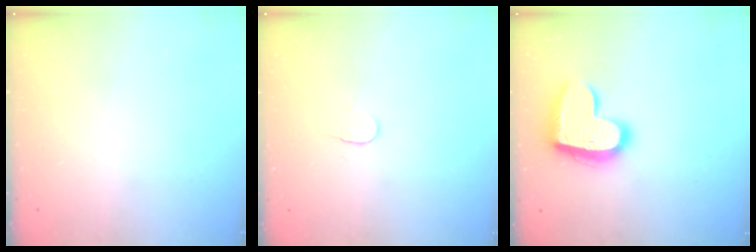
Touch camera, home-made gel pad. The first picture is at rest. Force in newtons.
{"total": 3.8, "press": 3.8, "slide": 0.3}
{"total": 16.3, "press": 16.3, "slide": 1.3}